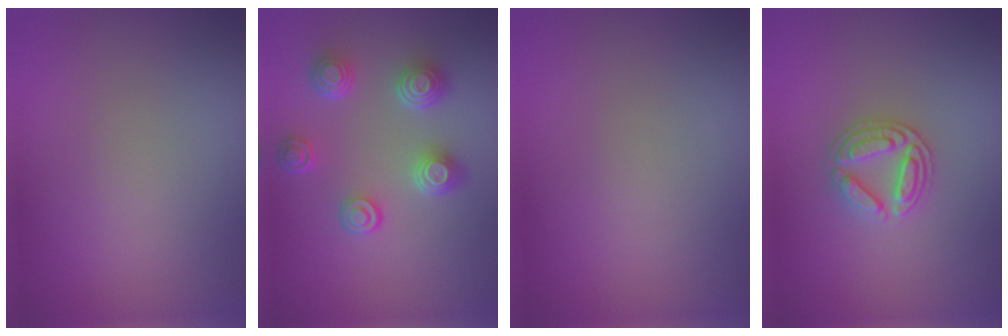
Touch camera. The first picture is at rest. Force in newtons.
{"total": 4.5, "press": 3.6, "slide": 2.7}
{"total": 0.0}
{"total": 2.8, "press": 2.7, "slide": 0.5}